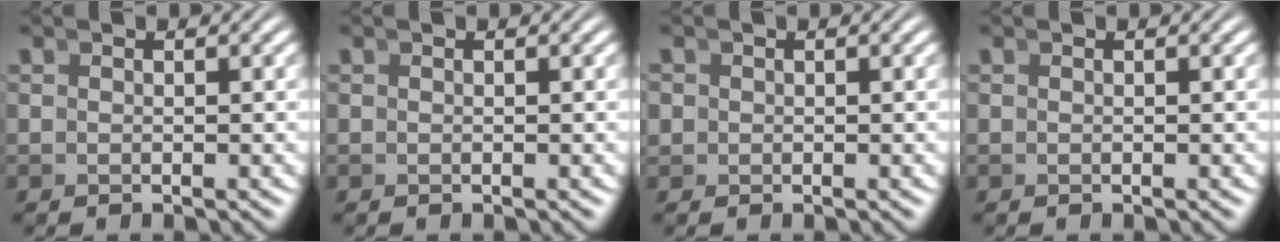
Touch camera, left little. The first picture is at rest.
{"total": 0.0}
{"total": 1.7, "force": [-0.1, 1.6, 0.3], "torque": [-0.010, -0.006, -0.001]}
{"total": 0.0}